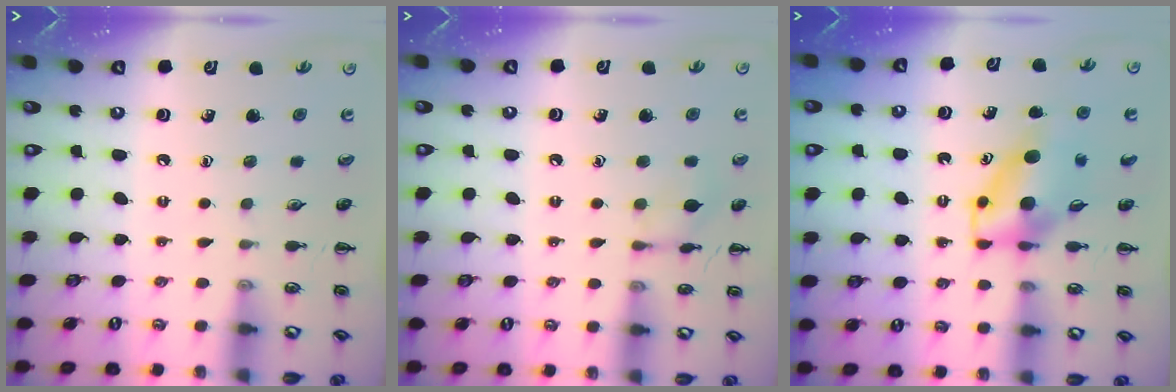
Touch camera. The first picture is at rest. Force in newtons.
{"total": 6.8, "press": 6.7, "slide": 1.5}
{"total": 6.1, "press": 5.9, "slide": 1.6}